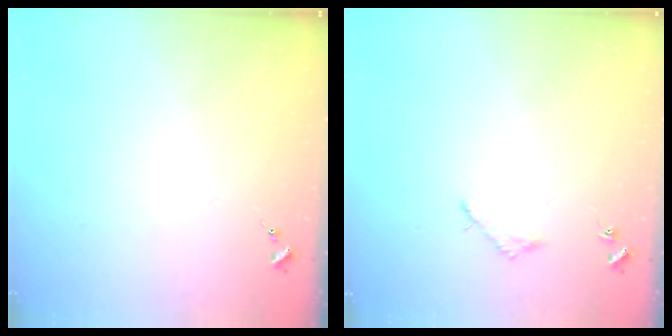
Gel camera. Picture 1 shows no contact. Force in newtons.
{"total": 1.6, "press": 1.6, "slide": 0.2}